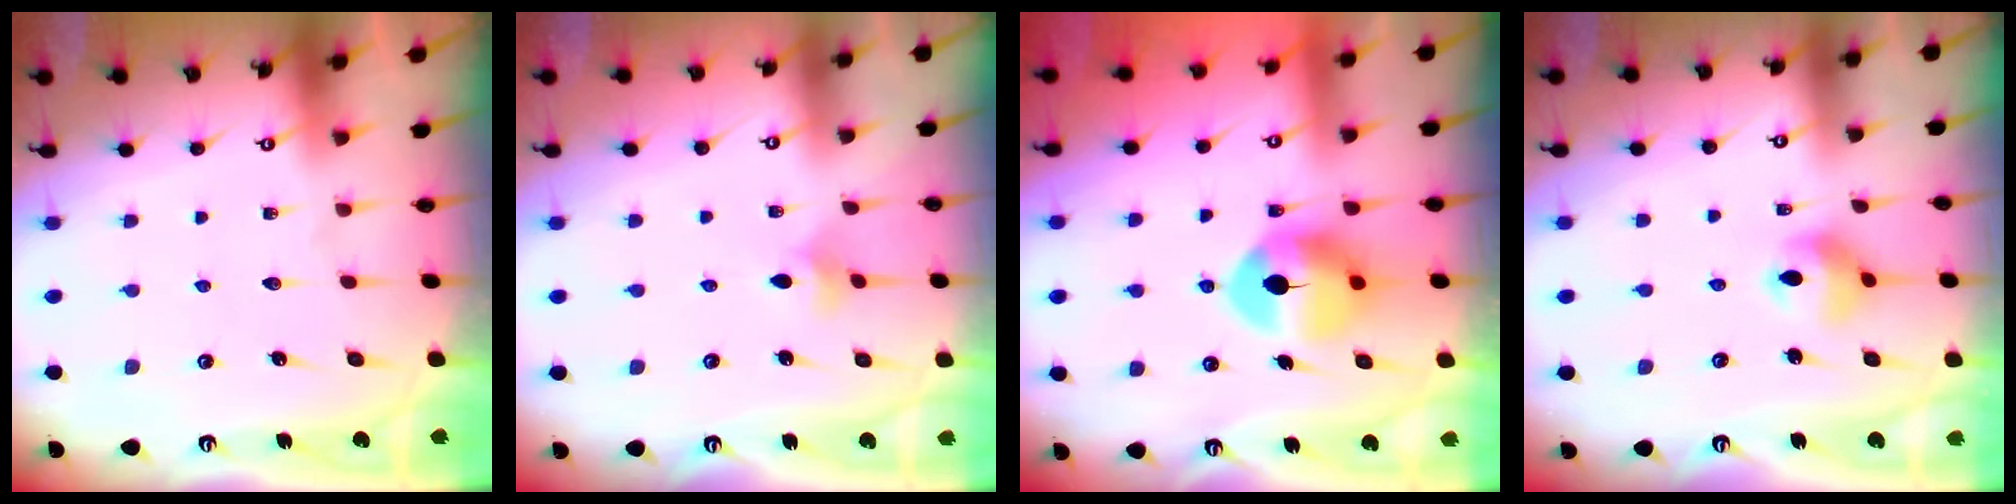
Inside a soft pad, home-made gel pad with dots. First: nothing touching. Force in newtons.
{"total": 4.0, "press": 3.9, "slide": 0.7}
{"total": 11.8, "press": 11.8, "slide": 0.6}
{"total": 9.2, "press": 8.6, "slide": 3.2}